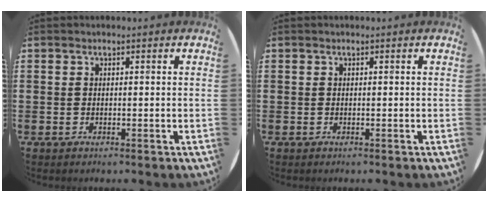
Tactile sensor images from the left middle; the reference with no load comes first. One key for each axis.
{"total": 0.0}